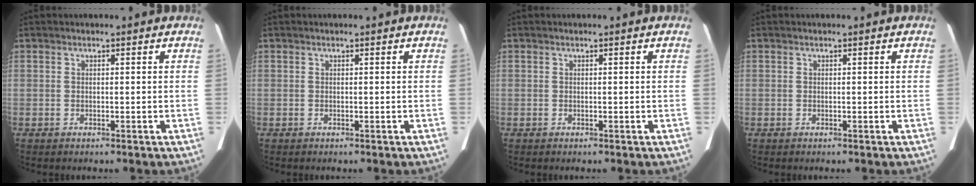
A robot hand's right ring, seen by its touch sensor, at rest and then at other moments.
{"total": 0.0}
{"total": 0.0}
{"total": 0.0}